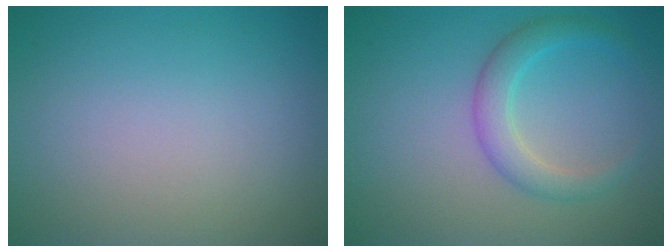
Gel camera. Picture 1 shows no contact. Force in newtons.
{"total": 2.9, "press": 2.9, "slide": 0.1}